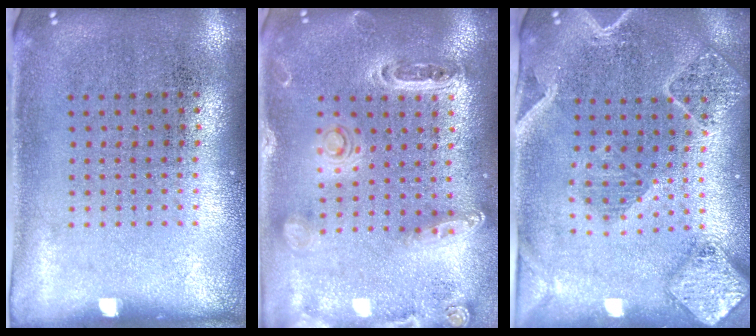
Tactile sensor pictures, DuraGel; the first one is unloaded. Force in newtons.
{"total": 1.4, "press": 1.4, "slide": 0.4}
{"total": 2.4, "press": 2.2, "slide": 0.9}